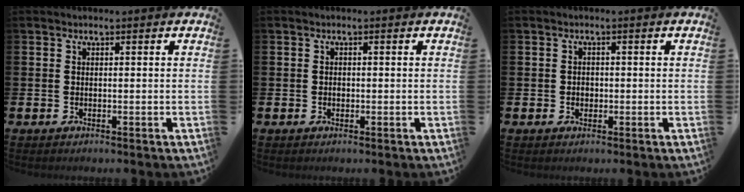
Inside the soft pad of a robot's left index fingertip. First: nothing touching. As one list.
[{"total": 0.6, "force": [-0.1, 0.5, 0.3], "torque": [-0.001, 0.002, -0.004]}, {"total": 1.2, "force": [-0.1, 1.0, 0.6], "torque": [0.001, 0.003, -0.006]}]